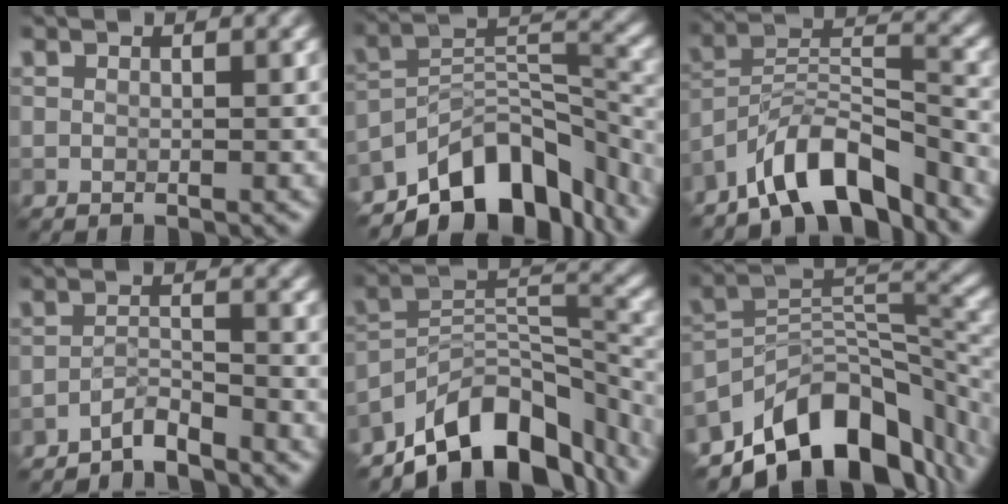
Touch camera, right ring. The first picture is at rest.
{"total": 10.9, "force": [-7.9, 5.1, 5.7], "torque": [-0.082, 0.003, -0.147]}
{"total": 8.0, "force": [-6.4, 2.4, 4.1], "torque": [-0.059, 0.008, -0.120]}
{"total": 2.4, "force": [-2.3, 0.3, 0.7], "torque": [-0.010, 0.008, -0.048]}
{"total": 11.5, "force": [-8.5, 5.1, 5.9], "torque": [-0.086, 0.006, -0.156]}
{"total": 12.2, "force": [-7.4, 6.6, 7.1], "torque": [-0.111, 0.008, -0.133]}